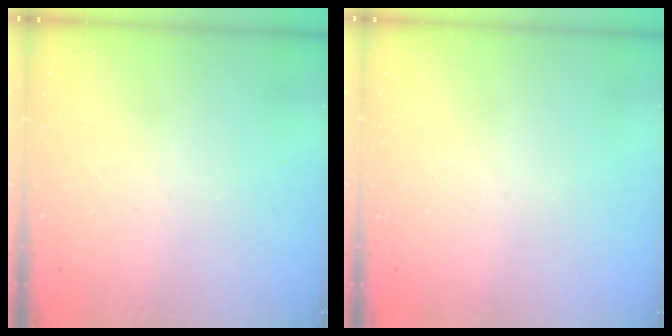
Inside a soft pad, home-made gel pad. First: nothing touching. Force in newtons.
{"total": 0.0}